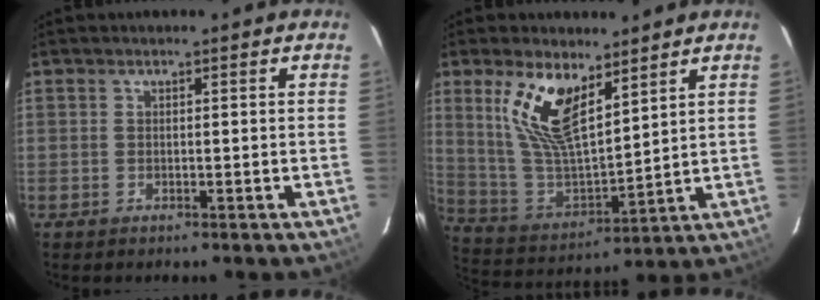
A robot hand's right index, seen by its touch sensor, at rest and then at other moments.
{"total": 14.5, "force": [8.0, 5.8, 10.6], "torque": [-0.215, 0.002, 0.170]}